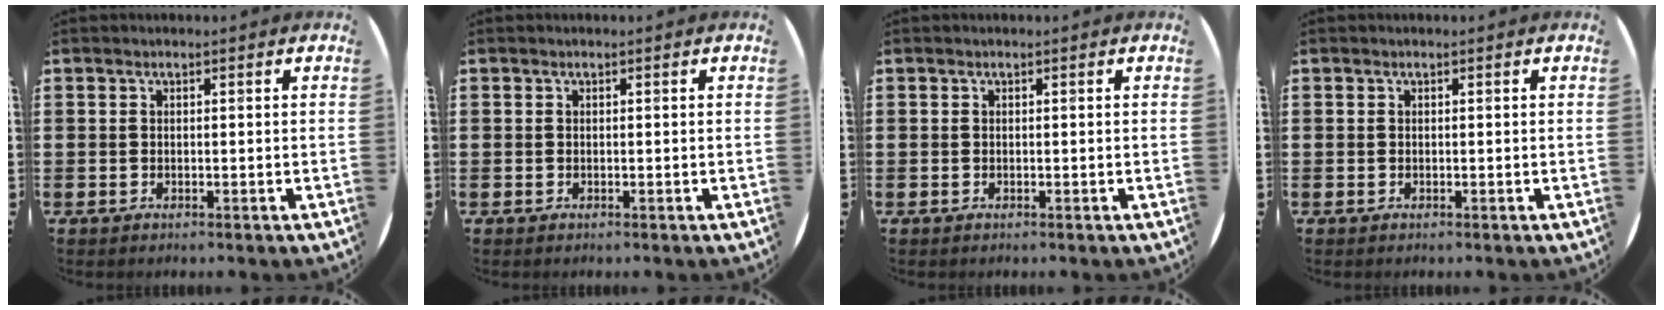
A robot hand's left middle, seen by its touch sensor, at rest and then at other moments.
{"total": 0.0}
{"total": 0.0}
{"total": 0.0}